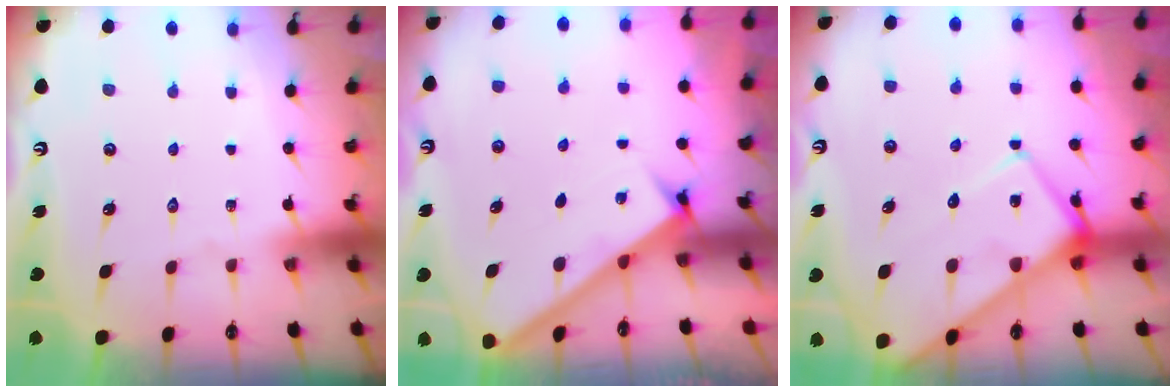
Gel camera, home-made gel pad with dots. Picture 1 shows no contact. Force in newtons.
{"total": 2.5, "press": 2.5, "slide": 0.3}
{"total": 10.3, "press": 10.3, "slide": 0.7}